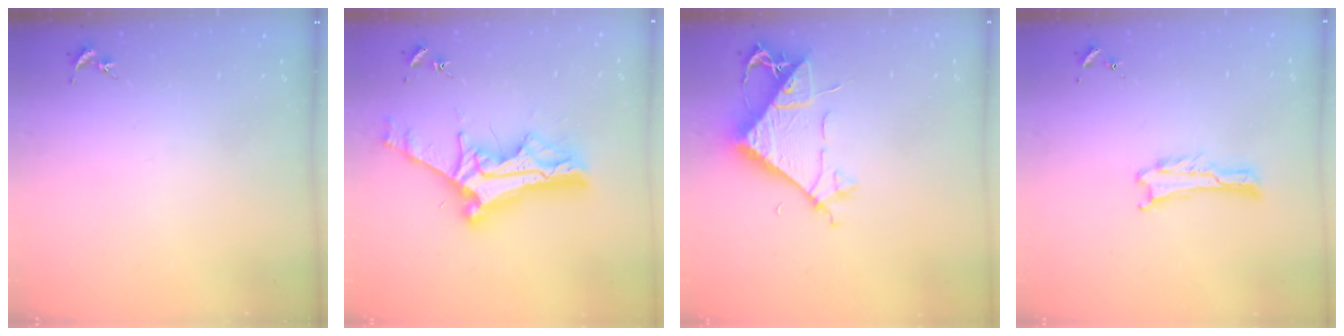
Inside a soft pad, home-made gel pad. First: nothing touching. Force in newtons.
{"total": 12.3, "press": 12.3, "slide": 1.1}
{"total": 7.6, "press": 7.5, "slide": 1.2}
{"total": 0.0}